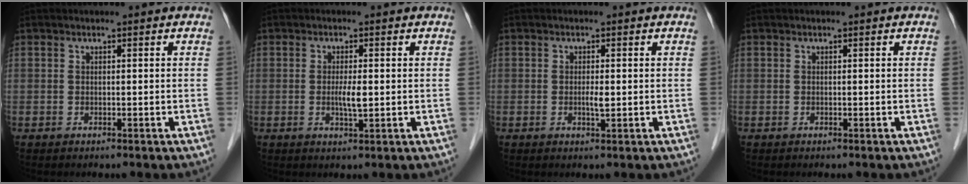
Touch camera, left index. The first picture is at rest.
{"total": 2.6, "force": [0.0, 0.3, 2.5], "torque": [-0.051, -0.004, 0.001]}
{"total": 1.5, "force": [0.0, 0.2, 1.4], "torque": [-0.027, -0.001, 0.001]}
{"total": 0.0}